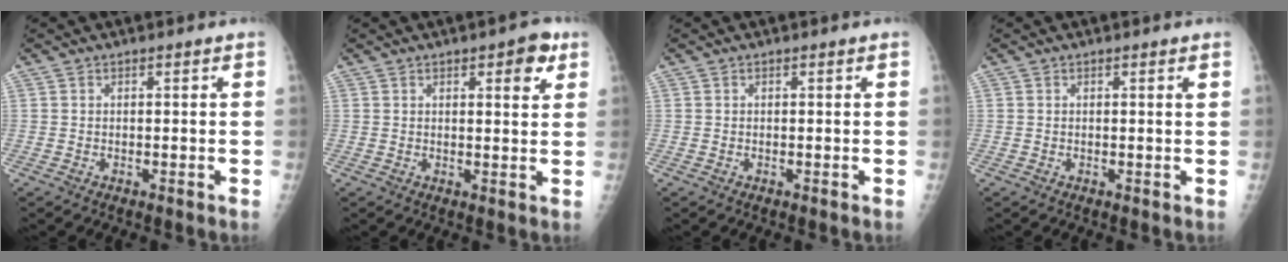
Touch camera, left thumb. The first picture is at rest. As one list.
[{"total": 5.1, "force": [2.5, 1.8, 4.0], "torque": [-0.037, -0.008, 0.027]}, {"total": 0.0}, {"total": 0.5, "force": [0.3, 0.0, 0.4], "torque": [-0.007, -0.001, 0.002]}]